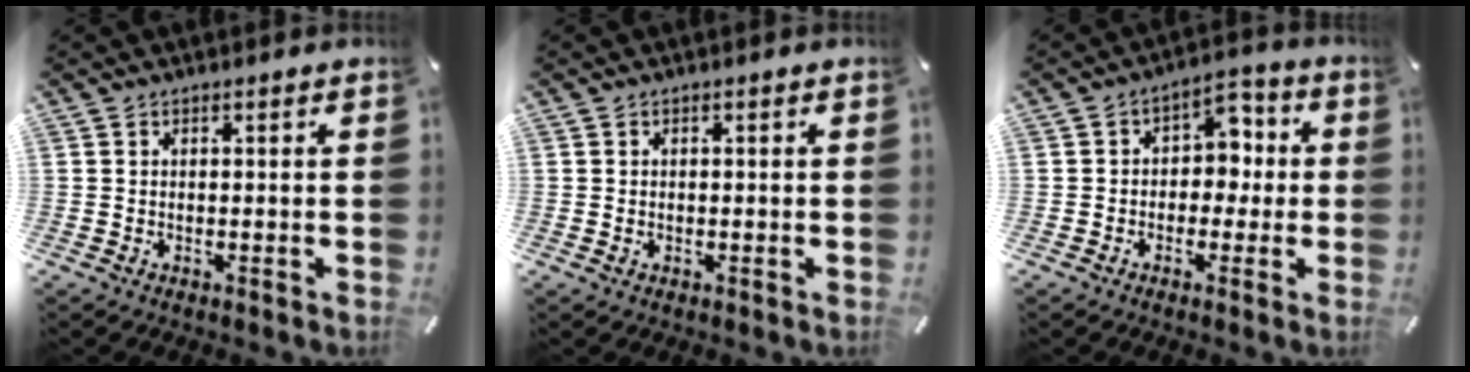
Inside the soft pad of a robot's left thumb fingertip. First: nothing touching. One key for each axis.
{"total": 0.7, "fx": -0.1, "fy": 0.5, "fz": 0.4, "tx": -0.009, "ty": 0.001, "tz": -0.003}
{"total": 6.4, "fx": -0.9, "fy": 5.2, "fz": 3.6, "tx": -0.040, "ty": 0.008, "tz": -0.026}